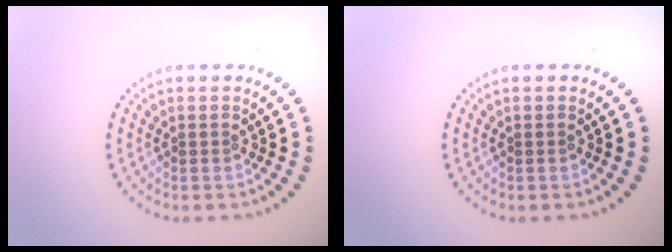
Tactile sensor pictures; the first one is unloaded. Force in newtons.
{"total": 0.0}